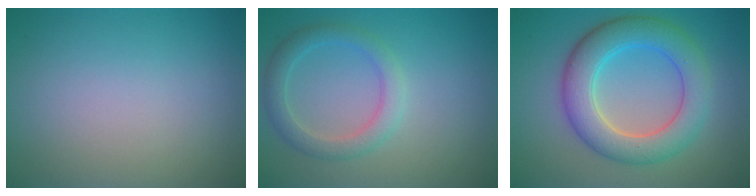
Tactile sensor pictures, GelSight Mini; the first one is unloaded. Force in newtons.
{"total": 2.9, "press": 2.9, "slide": 0.1}
{"total": 6.9, "press": 6.8, "slide": 0.6}